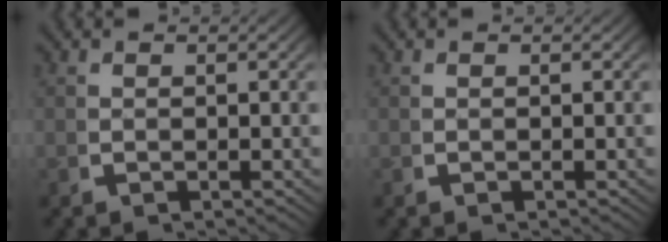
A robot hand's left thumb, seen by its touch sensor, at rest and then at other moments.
{"total": 0.0}